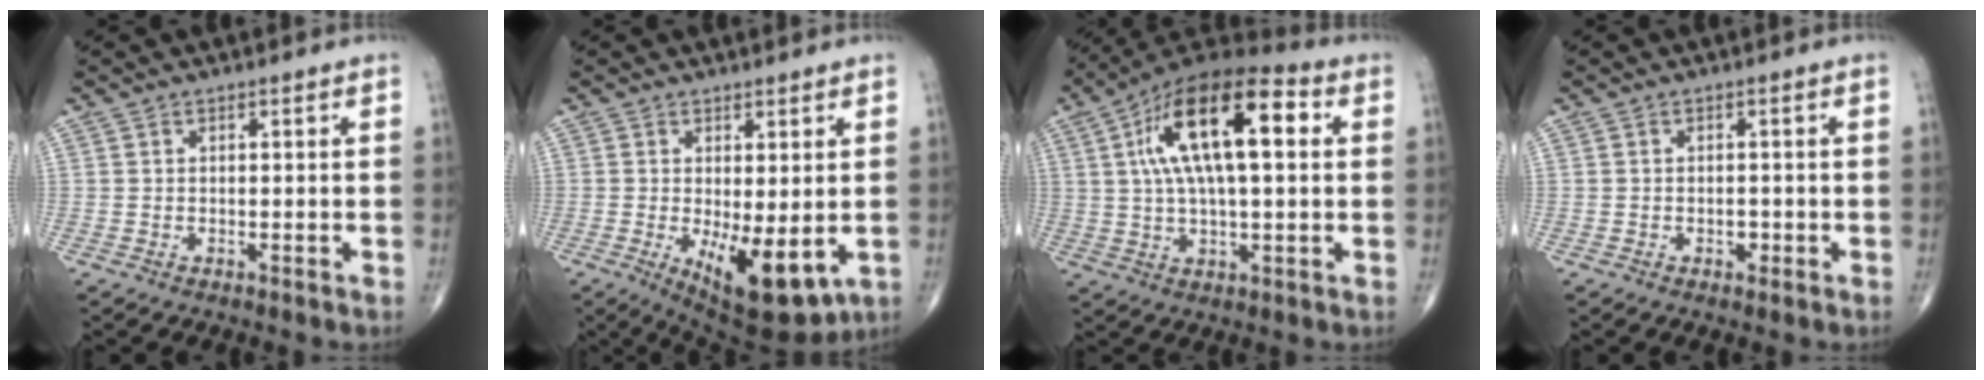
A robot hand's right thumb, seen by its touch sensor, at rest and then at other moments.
{"total": 11.5, "force": [-2.5, 4.7, 10.2], "torque": [-0.141, -0.025, -0.019]}
{"total": 20.1, "force": [4.7, 8.2, 17.7], "torque": [-0.299, 0.022, 0.070]}
{"total": 1.4, "force": [-0.5, 1.0, 0.9], "torque": [-0.009, 0.002, -0.008]}